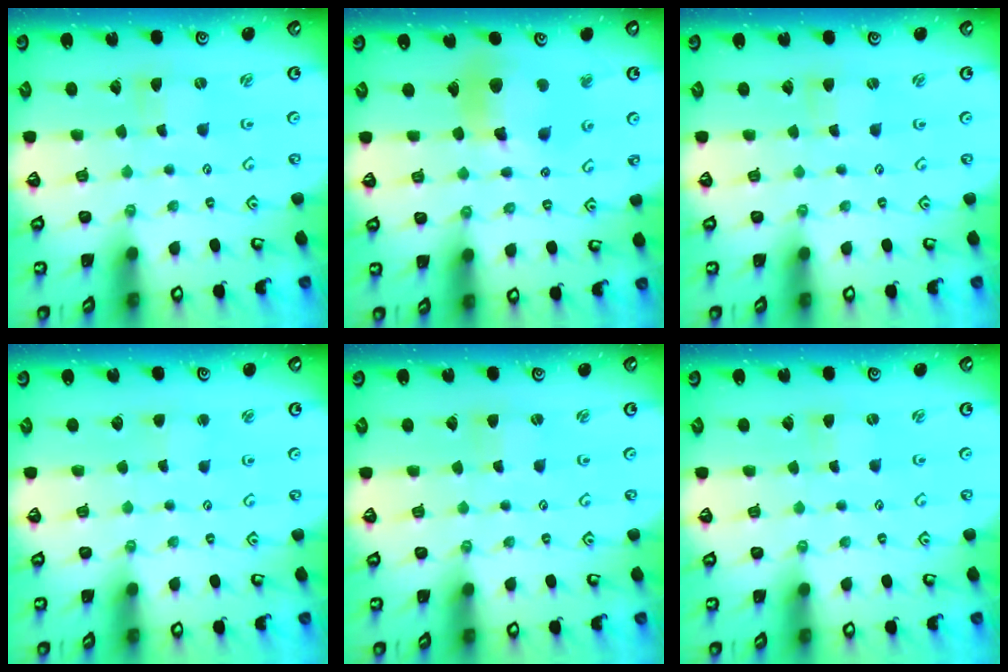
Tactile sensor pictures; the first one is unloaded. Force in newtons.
{"total": 12.1, "press": 12.0, "slide": 1.5}
{"total": 0.9, "press": 0.9, "slide": 0.0}
{"total": 1.8, "press": 1.7, "slide": 0.3}
{"total": 1.7, "press": 1.7, "slide": 0.3}
{"total": 0.0}